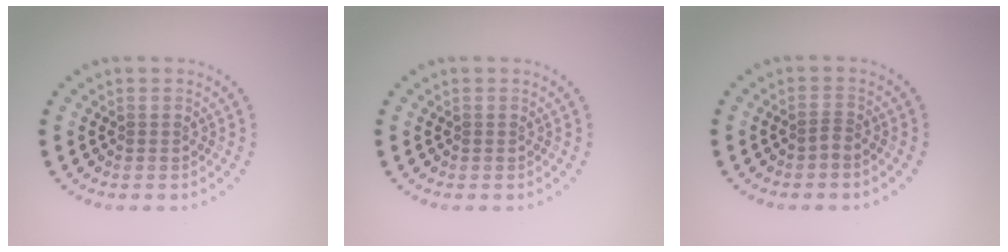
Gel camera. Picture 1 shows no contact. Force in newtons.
{"total": 0.0}
{"total": 0.5, "press": 0.2, "slide": 0.5}